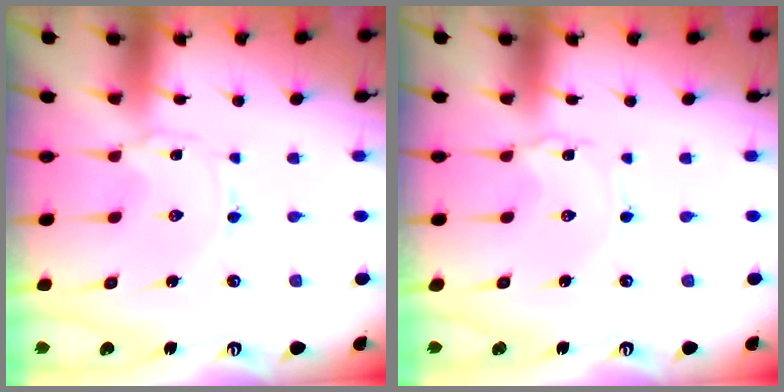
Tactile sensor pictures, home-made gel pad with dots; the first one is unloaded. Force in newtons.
{"total": 0.9, "press": 0.9, "slide": 0.1}